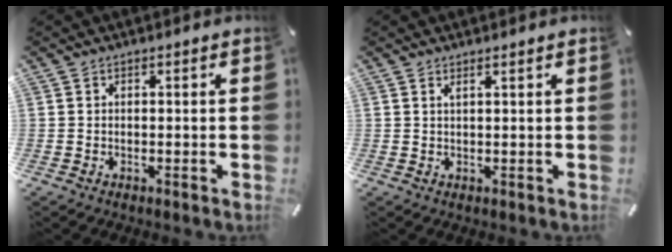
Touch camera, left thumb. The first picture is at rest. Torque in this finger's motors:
{"motor_torque": [0.17, 0.40, 0.14, -0.06, 0.02]}